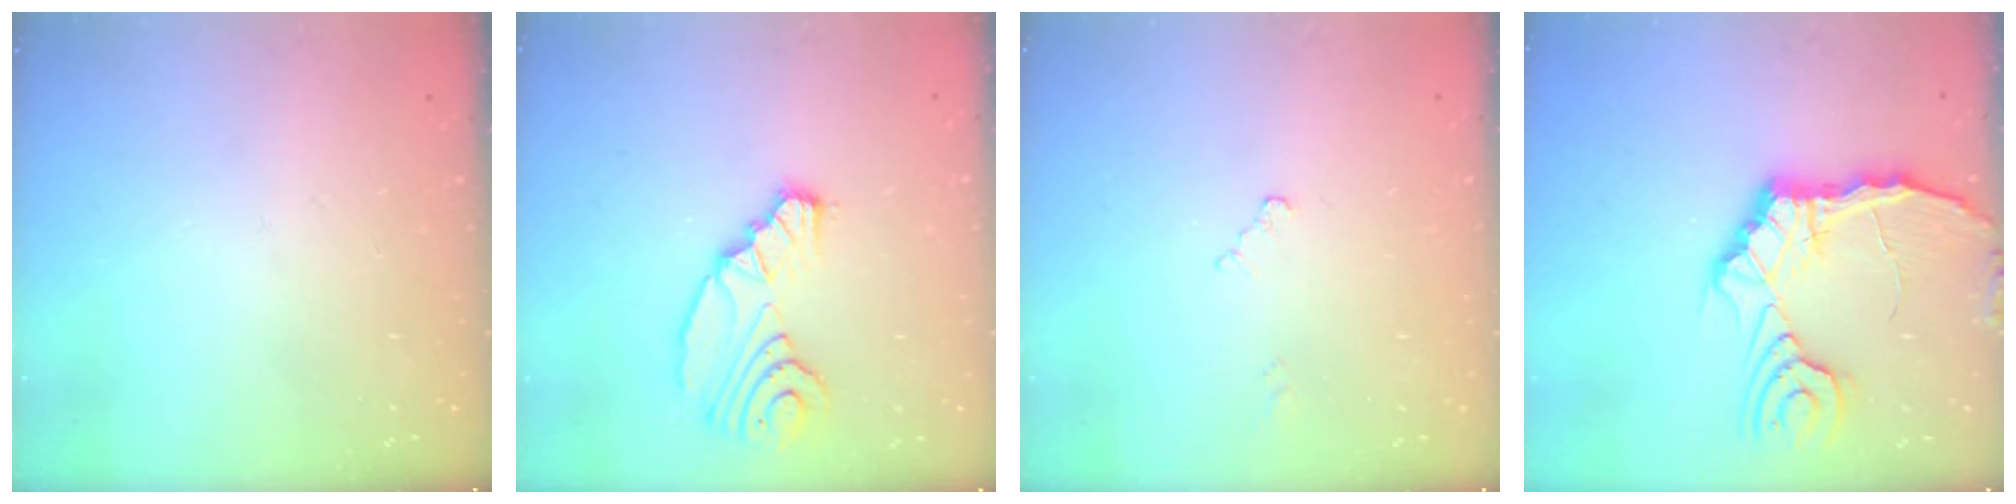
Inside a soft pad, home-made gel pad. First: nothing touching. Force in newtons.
{"total": 12.1, "press": 11.3, "slide": 4.3}
{"total": 2.6, "press": 2.6, "slide": 0.3}
{"total": 15.9, "press": 15.8, "slide": 2.1}